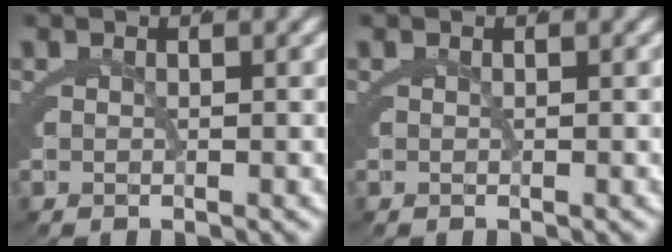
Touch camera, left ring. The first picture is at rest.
{"total": 0.0}